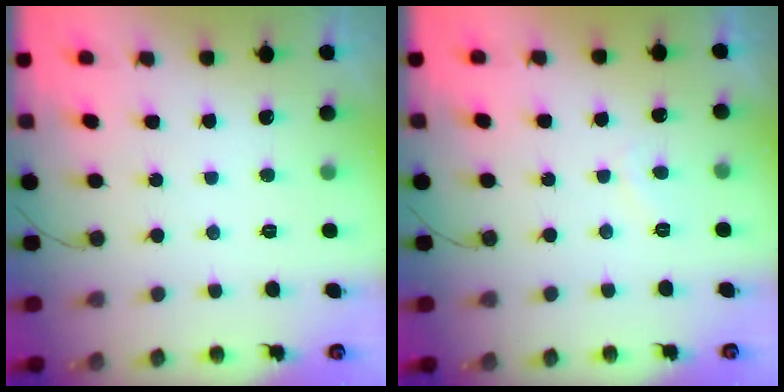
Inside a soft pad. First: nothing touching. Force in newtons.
{"total": 1.7, "press": 1.6, "slide": 0.6}